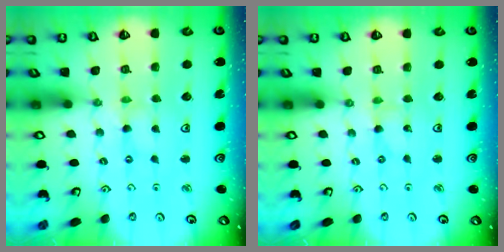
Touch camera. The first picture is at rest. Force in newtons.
{"total": 0.0}